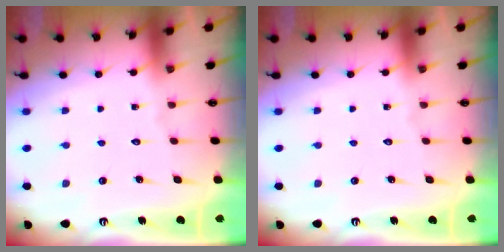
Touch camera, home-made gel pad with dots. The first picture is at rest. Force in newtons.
{"total": 0.0}